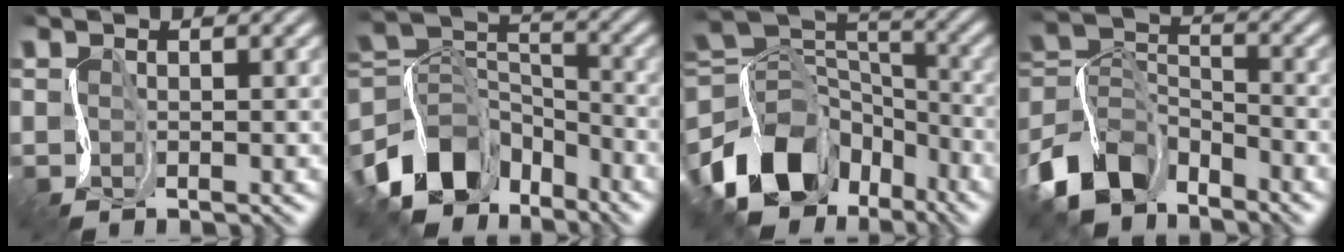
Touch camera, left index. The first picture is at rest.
{"total": 10.2, "force": [-5.9, 6.4, 5.3], "torque": [-0.090, 0.004, -0.128]}
{"total": 12.3, "force": [-6.1, 8.3, 6.8], "torque": [-0.131, 0.009, -0.119]}
{"total": 9.6, "force": [-6.5, 5.4, 4.6], "torque": [-0.091, 0.000, -0.146]}